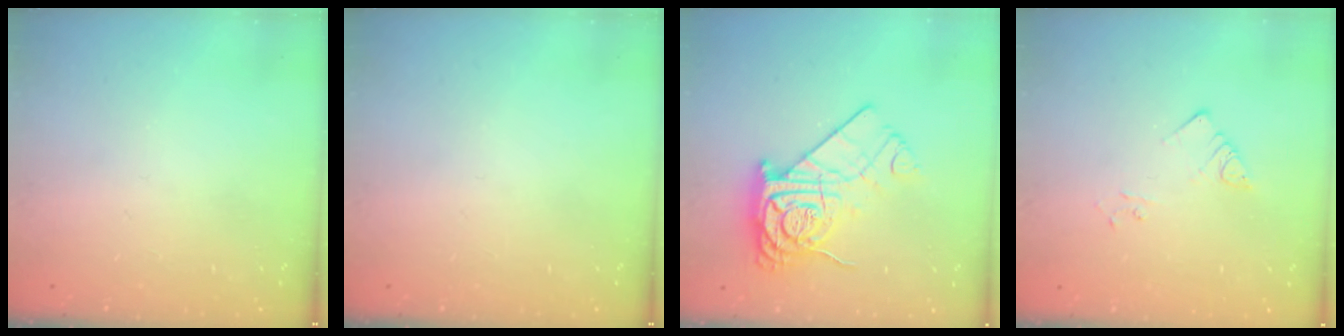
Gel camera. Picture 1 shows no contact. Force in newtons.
{"total": 0.0}
{"total": 18.7, "press": 18.7, "slide": 1.0}
{"total": 2.2, "press": 2.2, "slide": 0.2}